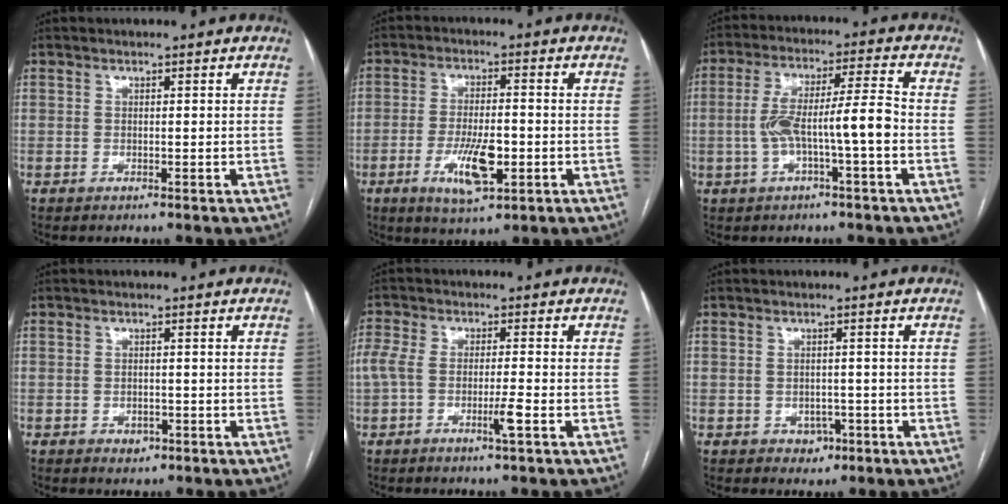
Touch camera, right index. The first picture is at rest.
{"total": 8.1, "force": [-2.8, 2.3, 7.2], "torque": [-0.138, -0.007, -0.042]}
{"total": 9.4, "force": [-2.2, 0.5, 9.2], "torque": [-0.177, 0.027, -0.037]}
{"total": 1.7, "force": [-0.9, 1.2, 0.8], "torque": [-0.009, 0.004, -0.007]}
{"total": 5.5, "force": [-2.0, 0.8, 5.0], "torque": [-0.122, 0.012, -0.038]}
{"total": 2.6, "force": [-1.3, 2.1, 1.0], "torque": [-0.004, 0.007, -0.011]}